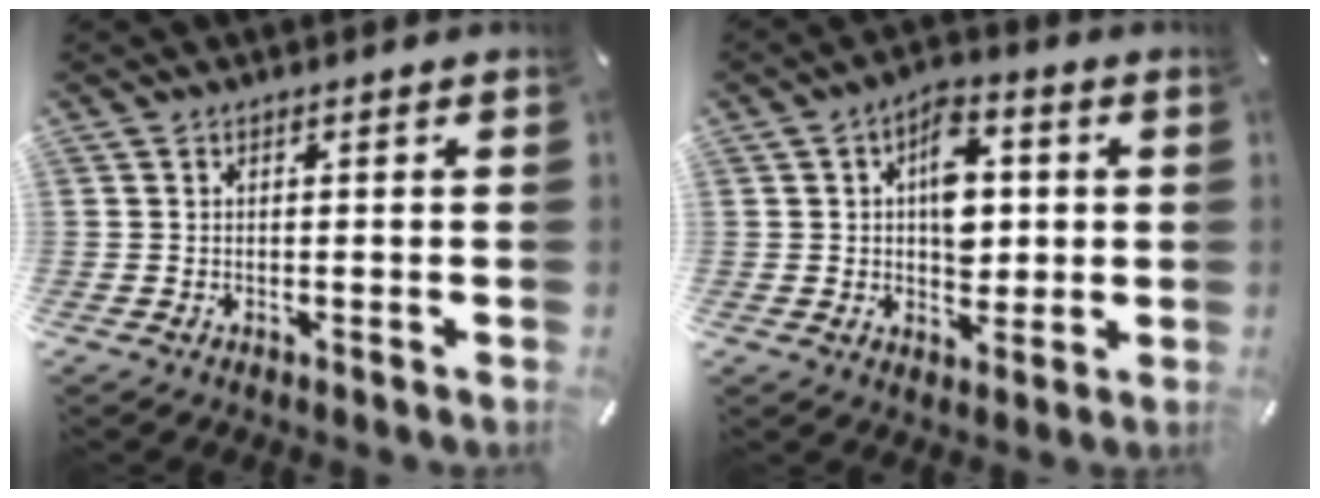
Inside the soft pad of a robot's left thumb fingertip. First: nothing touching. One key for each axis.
{"total": 10.6, "fx": 1.2, "fy": 7.4, "fz": 7.5, "tx": -0.097, "ty": 0.004, "tz": 0.019}